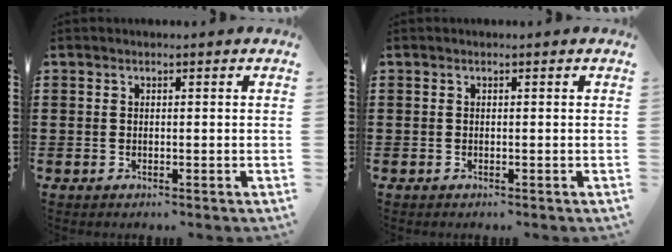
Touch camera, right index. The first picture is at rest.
{"total": 0.0}